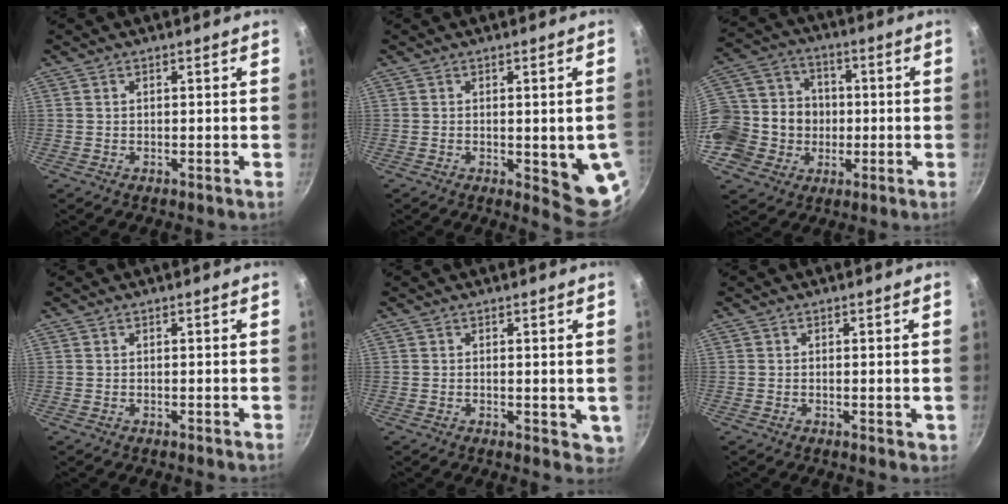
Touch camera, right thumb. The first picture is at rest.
{"total": 9.2, "force": [-1.2, 3.1, 8.6], "torque": [-0.082, -0.012, -0.011]}
{"total": 17.1, "force": [-1.6, 15.3, 7.4], "torque": [-0.128, 0.027, -0.027]}
{"total": 0.0}
{"total": 3.3, "force": [0.4, 1.8, 2.7], "torque": [-0.028, -0.007, 0.006]}
{"total": 1.2, "force": [0.0, 0.5, 1.1], "torque": [-0.013, -0.001, -0.001]}